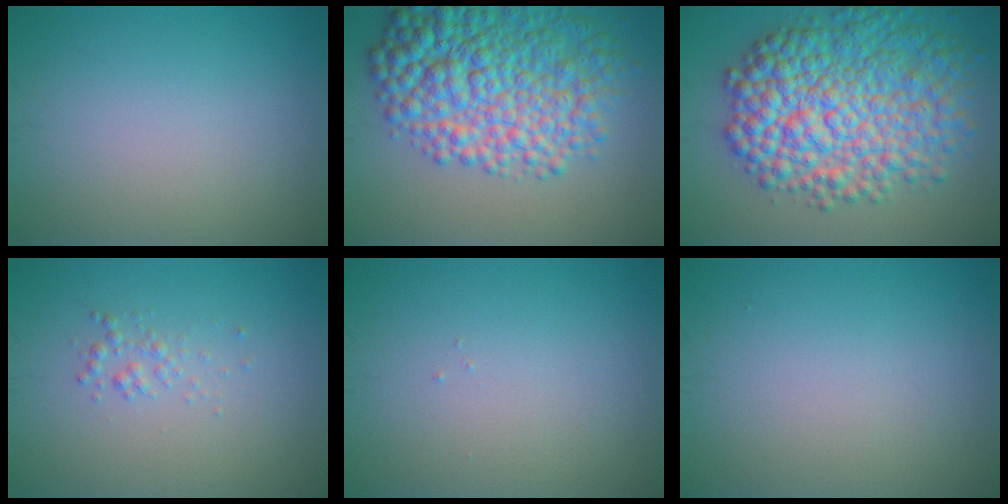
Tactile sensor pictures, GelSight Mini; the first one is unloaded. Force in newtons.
{"total": 10.2, "press": 10.2, "slide": 0.3}
{"total": 11.7, "press": 11.7, "slide": 0.2}
{"total": 1.1, "press": 1.1, "slide": 0.1}
{"total": 0.0}
{"total": 0.0}